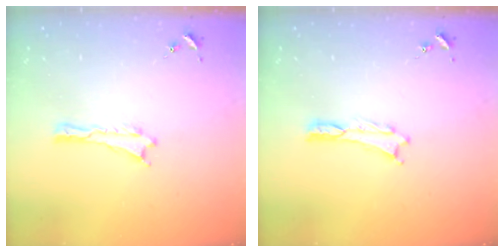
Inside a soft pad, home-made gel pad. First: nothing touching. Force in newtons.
{"total": 0.0}